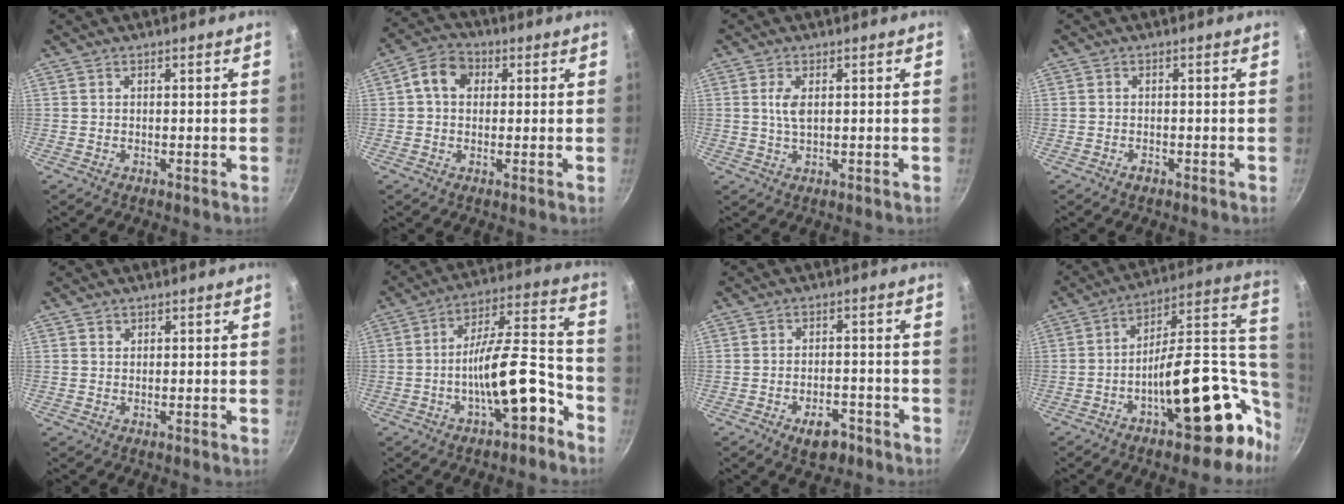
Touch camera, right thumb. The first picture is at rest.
{"total": 7.0, "force": [1.5, 5.4, 4.2], "torque": [-0.054, 0.013, 0.009]}
{"total": 3.2, "force": [0.7, 1.4, 2.8], "torque": [-0.056, 0.001, 0.014]}
{"total": 1.3, "force": [-0.8, 0.7, 0.7], "torque": [-0.013, 0.006, -0.016]}
{"total": 1.0, "force": [0.6, 0.8, 0.3], "torque": [-0.002, 0.002, 0.009]}
{"total": 15.0, "force": [-6.8, 5.1, 12.4], "torque": [-0.162, 0.073, -0.107]}
{"total": 5.8, "force": [-3.4, 3.1, 3.6], "torque": [-0.038, 0.022, -0.046]}
{"total": 25.4, "force": [-6.5, 12.1, 21.3], "torque": [-0.240, 0.052, -0.089]}